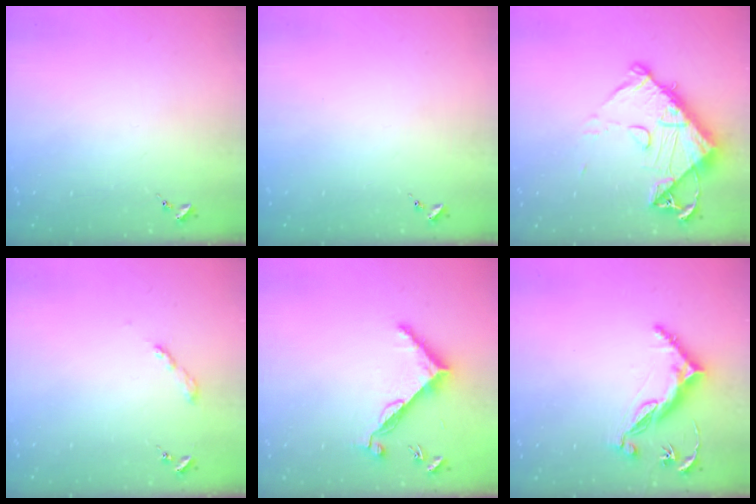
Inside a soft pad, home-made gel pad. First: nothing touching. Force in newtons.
{"total": 0.0}
{"total": 15.0, "press": 14.9, "slide": 1.7}
{"total": 2.6, "press": 2.6, "slide": 0.3}
{"total": 8.2, "press": 8.2, "slide": 0.6}
{"total": 9.5, "press": 9.5, "slide": 0.9}